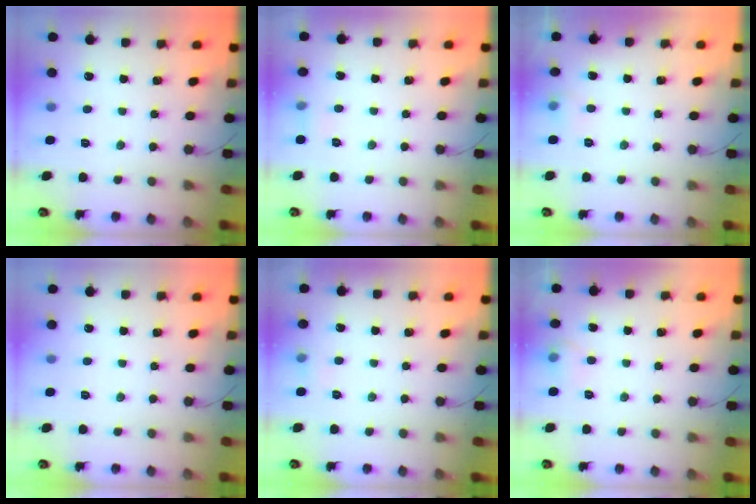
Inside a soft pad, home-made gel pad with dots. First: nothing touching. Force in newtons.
{"total": 4.2, "press": 3.8, "slide": 1.8}
{"total": 5.3, "press": 5.1, "slide": 1.5}
{"total": 0.0}
{"total": 4.3, "press": 4.0, "slide": 1.5}
{"total": 8.1, "press": 5.3, "slide": 6.2}